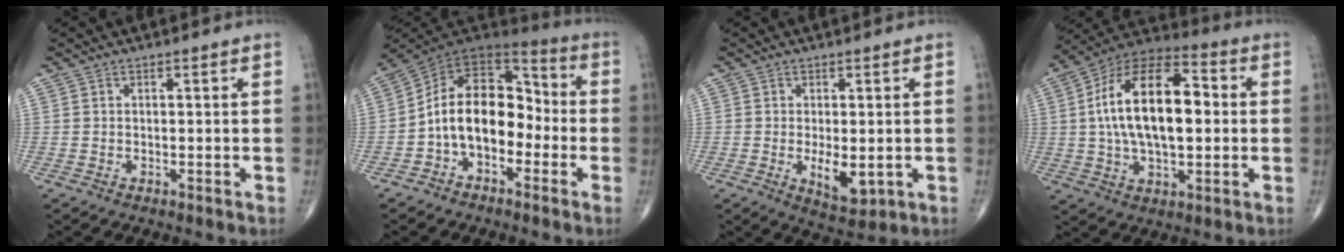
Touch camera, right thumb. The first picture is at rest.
{"total": 15.1, "force": [-3.3, 9.9, 11.0], "torque": [-0.151, 0.067, -0.067]}
{"total": 6.1, "force": [-1.1, 2.8, 5.3], "torque": [-0.076, -0.014, -0.008]}
{"total": 20.4, "force": [1.5, 10.4, 17.4], "torque": [-0.296, 0.029, 0.019]}